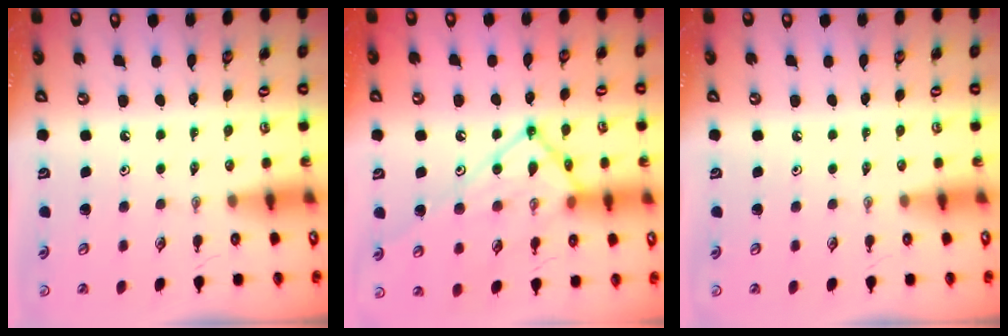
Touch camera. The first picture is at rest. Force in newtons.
{"total": 17.7, "press": 17.6, "slide": 2.2}
{"total": 0.0}